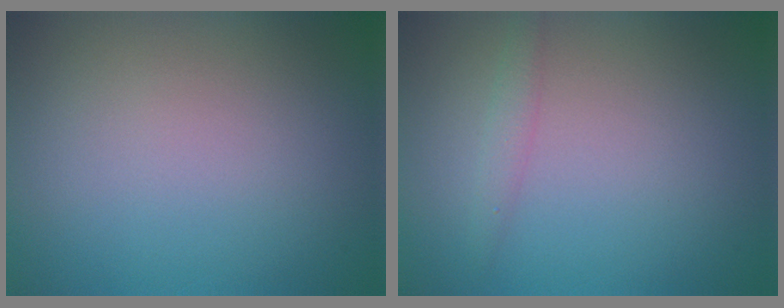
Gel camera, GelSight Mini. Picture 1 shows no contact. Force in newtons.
{"total": 1.2, "press": 1.2, "slide": 0.1}